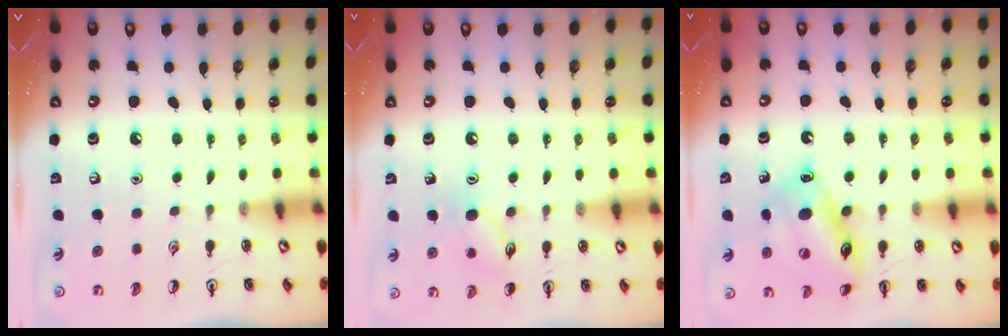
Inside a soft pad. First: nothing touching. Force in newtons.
{"total": 9.2, "press": 9.2, "slide": 0.8}
{"total": 16.3, "press": 16.2, "slide": 2.3}